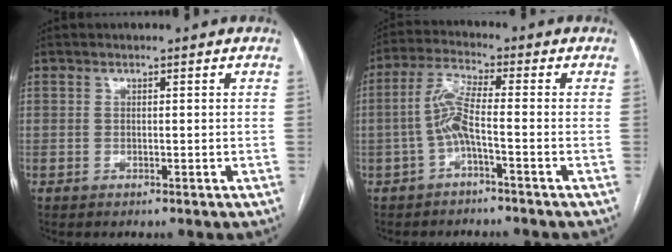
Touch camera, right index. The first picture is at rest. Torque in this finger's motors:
{"motor_torque": [0.82, -0.25, 0.37, 0.14]}